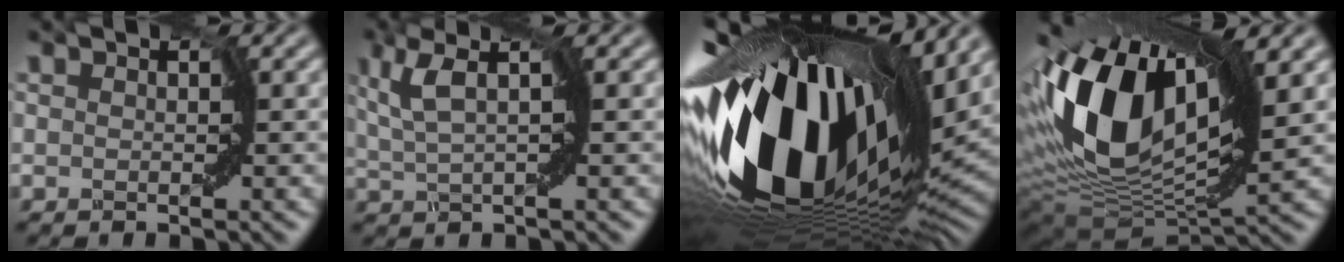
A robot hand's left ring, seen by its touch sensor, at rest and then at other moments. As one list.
[{"total": 2.7, "force": [1.3, -0.2, 2.3], "torque": [-0.063, 0.006, 0.036]}, {"total": 17.9, "force": [1.2, 9.1, 15.4], "torque": [-0.299, -0.034, 0.021]}, {"total": 14.9, "force": [4.1, 7.4, 12.3], "torque": [-0.271, 0.022, 0.069]}]